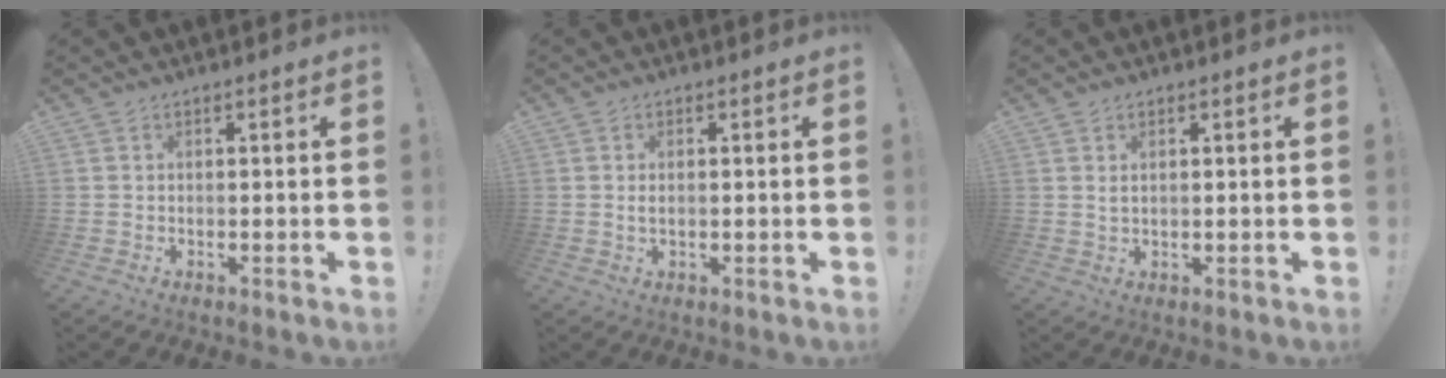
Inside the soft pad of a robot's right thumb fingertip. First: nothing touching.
{"total": 1.4, "force": [0.2, 0.6, 1.3], "torque": [-0.020, 0.000, 0.002]}
{"total": 1.7, "force": [1.0, 0.7, 1.2], "torque": [-0.017, -0.003, 0.016]}